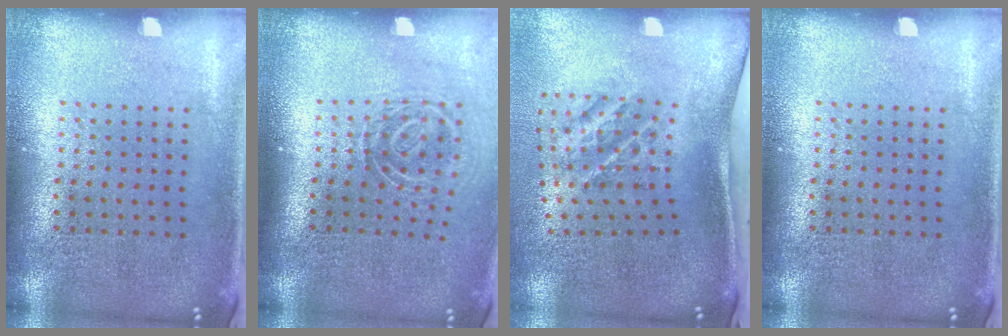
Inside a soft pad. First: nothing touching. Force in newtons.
{"total": 1.8, "press": 1.2, "slide": 1.4}
{"total": 1.8, "press": 1.2, "slide": 1.3}
{"total": 0.0}